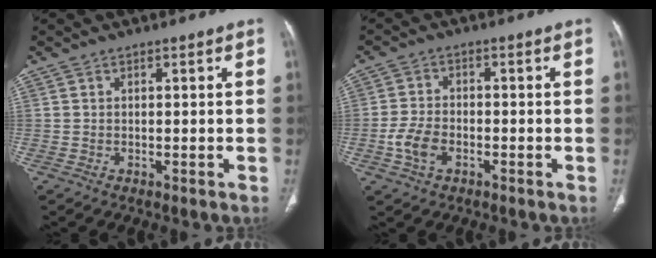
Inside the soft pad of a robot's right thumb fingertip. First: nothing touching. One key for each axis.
{"total": 5.4, "fx": -2.1, "fy": 3.4, "fz": 3.7, "tx": -0.076, "ty": 0.013, "tz": -0.042}